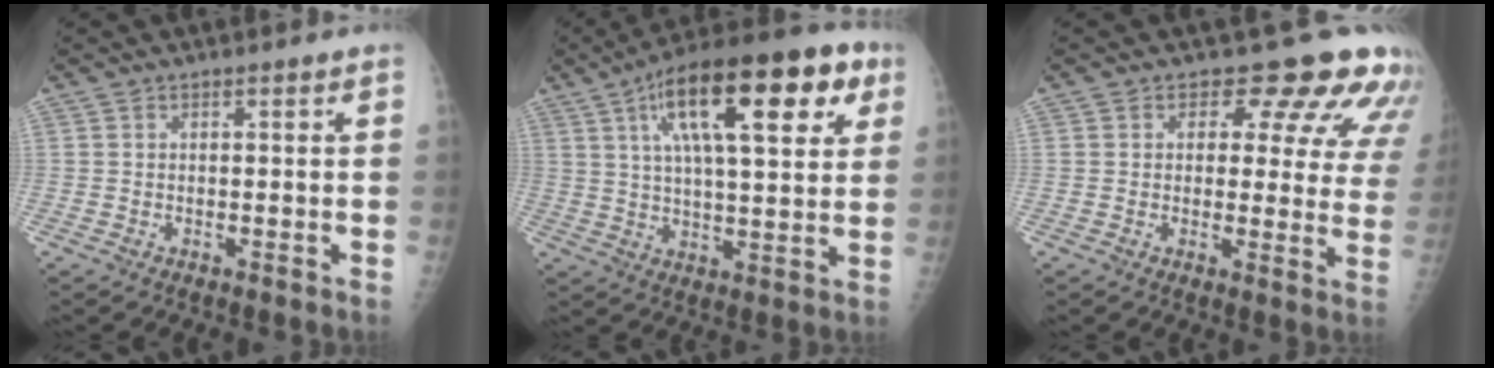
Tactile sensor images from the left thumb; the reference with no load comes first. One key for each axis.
{"total": 21.9, "fx": 9.3, "fy": 7.9, "fz": 18.2, "tx": -0.261, "ty": 0.006, "tz": 0.138}
{"total": 13.3, "fx": 10.1, "fy": 6.2, "fz": 6.1, "tx": -0.013, "ty": -0.056, "tz": 0.089}